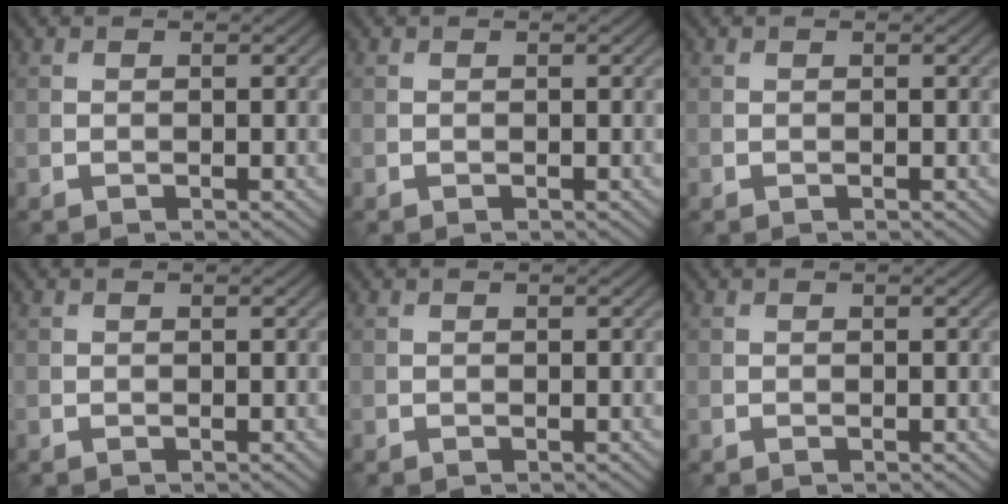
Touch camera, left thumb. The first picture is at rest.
{"total": 0.0}
{"total": 0.0}
{"total": 0.0}
{"total": 0.0}
{"total": 0.0}